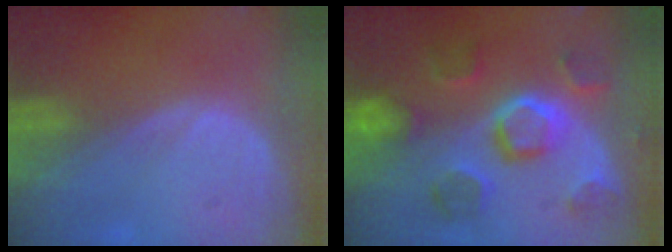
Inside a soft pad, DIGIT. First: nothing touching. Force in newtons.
{"total": 9.7, "press": 9.2, "slide": 3.1}